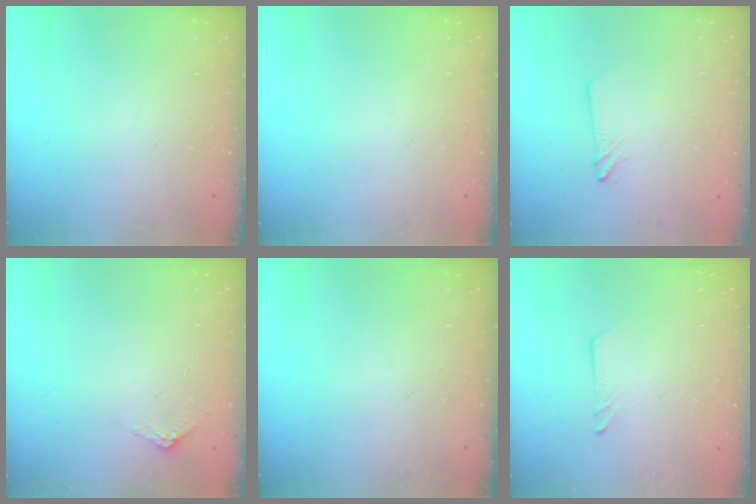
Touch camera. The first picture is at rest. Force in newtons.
{"total": 0.0}
{"total": 2.4, "press": 2.4, "slide": 0.2}
{"total": 2.9, "press": 2.9, "slide": 0.2}
{"total": 0.0}
{"total": 1.2, "press": 1.2, "slide": 0.1}